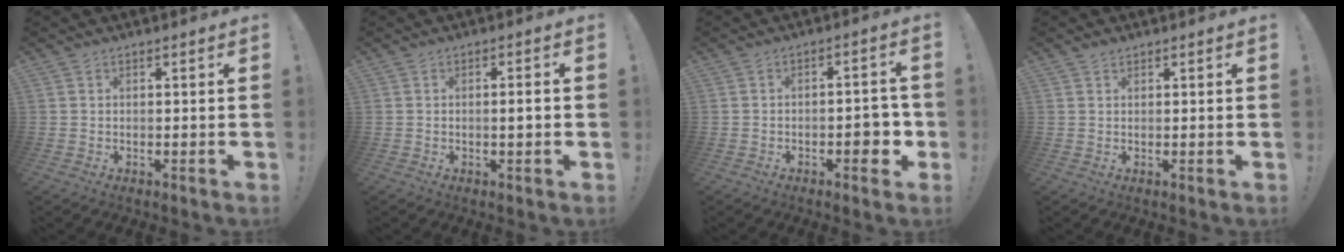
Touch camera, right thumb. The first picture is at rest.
{"total": 2.5, "force": [-0.5, 0.1, 2.4], "torque": [-0.042, 0.002, -0.013]}
{"total": 7.2, "force": [-2.6, 3.3, 5.9], "torque": [-0.069, 0.013, -0.040]}
{"total": 1.4, "force": [1.1, 0.7, 0.4], "torque": [-0.005, -0.001, 0.020]}